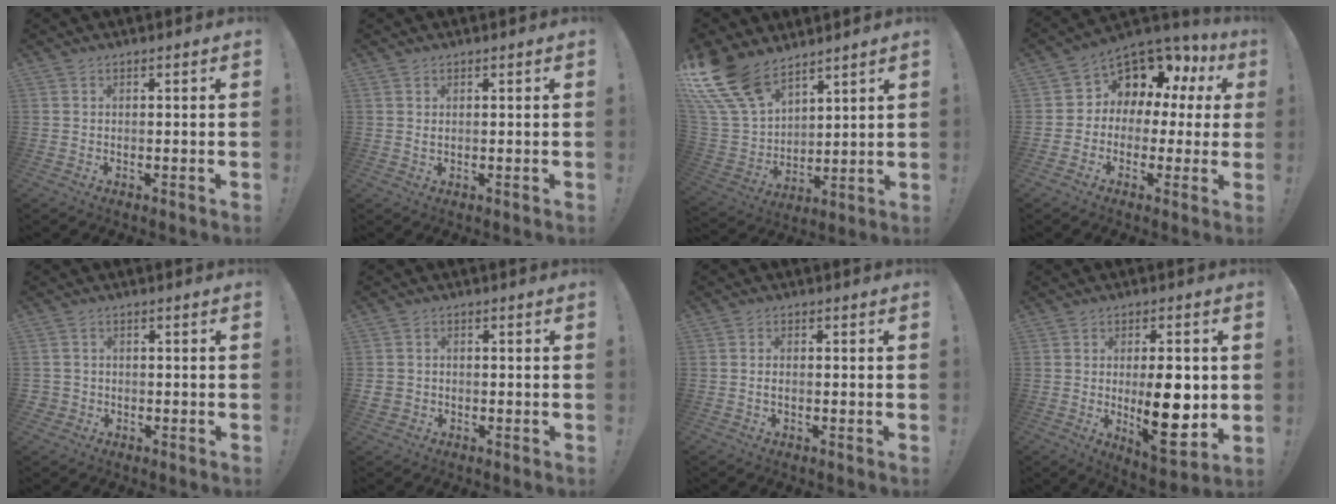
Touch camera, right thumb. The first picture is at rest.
{"total": 0.8, "force": [0.5, 0.3, 0.6], "torque": [-0.006, -0.001, 0.008]}
{"total": 18.1, "force": [12.8, 9.3, 8.9], "torque": [-0.195, -0.082, 0.243]}
{"total": 8.3, "force": [4.1, 6.1, 3.8], "torque": [-0.064, -0.044, 0.079]}
{"total": 2.2, "force": [-0.4, 2.0, 0.6], "torque": [-0.008, 0.002, -0.006]}
{"total": 2.9, "force": [-0.8, 2.5, 1.2], "torque": [-0.032, 0.004, -0.014]}
{"total": 1.3, "force": [-0.5, 0.6, 1.1], "torque": [-0.025, 0.005, -0.007]}
{"total": 14.6, "force": [-0.7, 5.6, 13.5], "torque": [-0.197, -0.019, -0.013]}